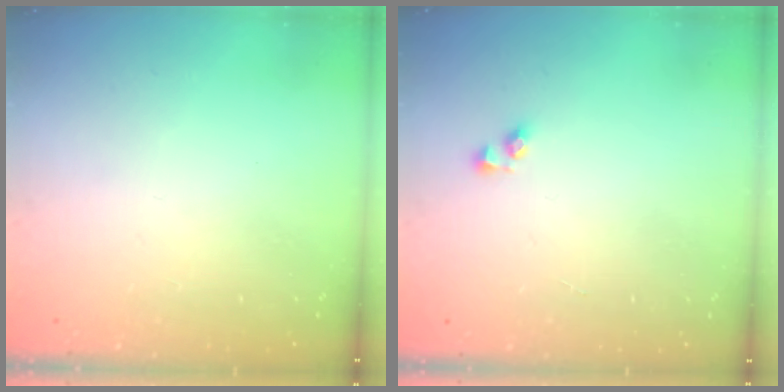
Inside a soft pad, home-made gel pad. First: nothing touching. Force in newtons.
{"total": 4.0, "press": 3.9, "slide": 0.5}